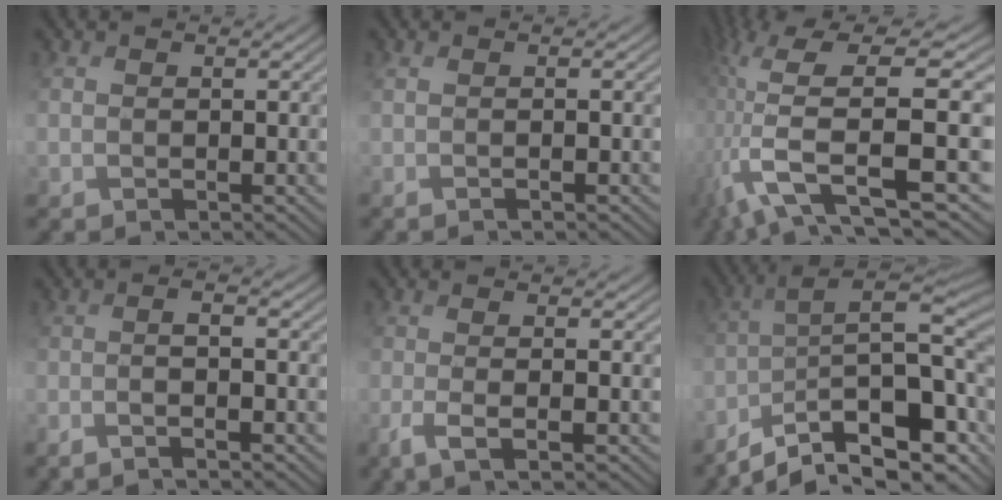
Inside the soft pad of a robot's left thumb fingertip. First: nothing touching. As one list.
[{"total": 1.4, "force": [-0.2, 0.3, 1.4], "torque": [-0.024, -0.001, -0.009]}, {"total": 14.5, "force": [0.0, 4.9, 13.6], "torque": [-0.304, 0.002, 0.019]}, {"total": 3.7, "force": [-1.9, 0.5, 3.1], "torque": [-0.050, 0.010, -0.050]}, {"total": 4.6, "force": [-2.0, 0.9, 4.1], "torque": [-0.072, 0.001, -0.052]}, {"total": 15.5, "force": [-8.6, 5.7, 11.5], "torque": [-0.223, -0.024, -0.126]}]